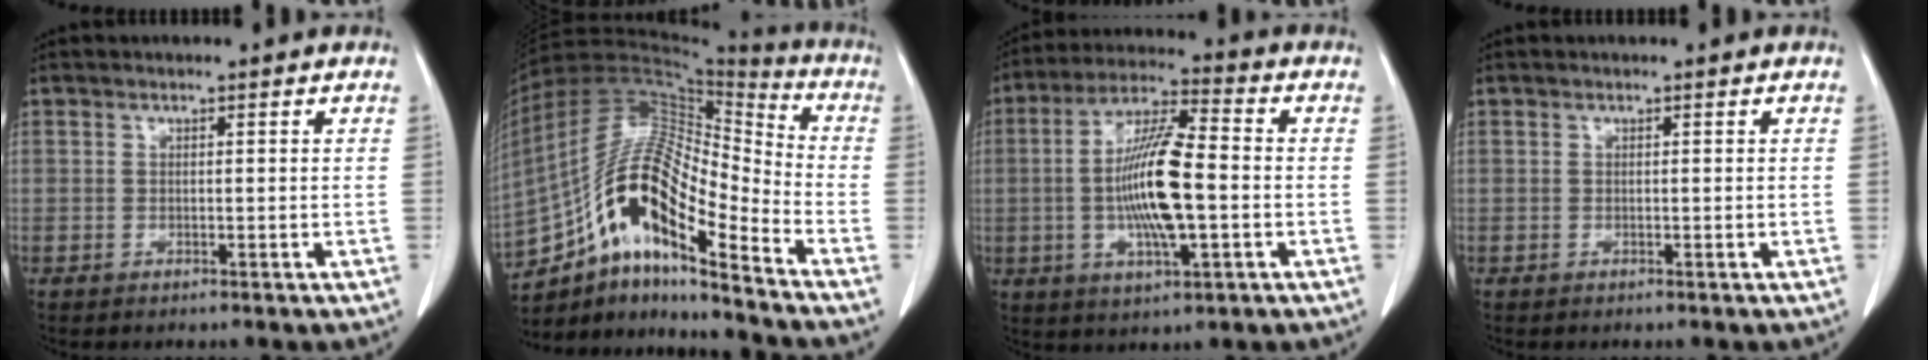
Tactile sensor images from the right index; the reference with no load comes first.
{"total": 18.0, "force": [-10.3, 4.1, 14.2], "torque": [-0.271, 0.032, -0.178]}
{"total": 13.4, "force": [-1.6, 2.6, 13.0], "torque": [-0.250, 0.004, -0.029]}
{"total": 0.0}